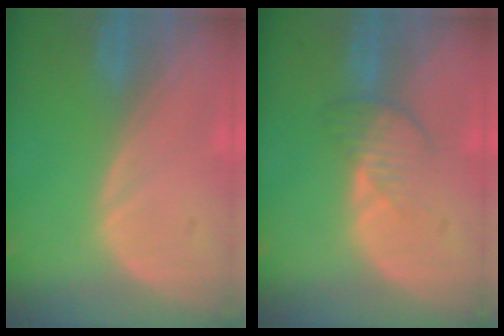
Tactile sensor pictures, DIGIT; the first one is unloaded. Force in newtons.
{"total": 4.0, "press": 3.4, "slide": 2.1}